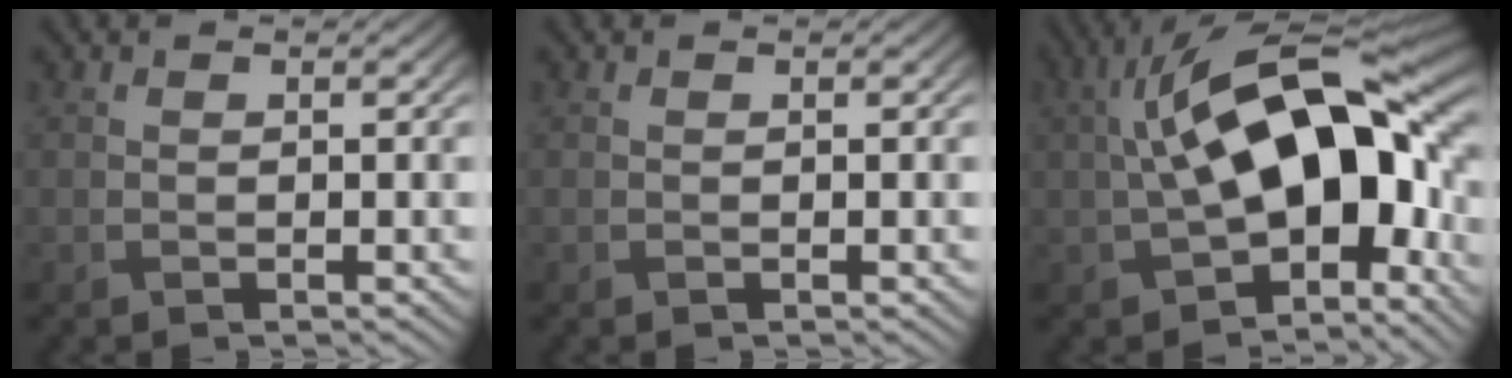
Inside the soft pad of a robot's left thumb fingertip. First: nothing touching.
{"total": 0.0}
{"total": 17.4, "force": [-0.6, 8.6, 15.1], "torque": [-0.249, 0.017, -0.020]}